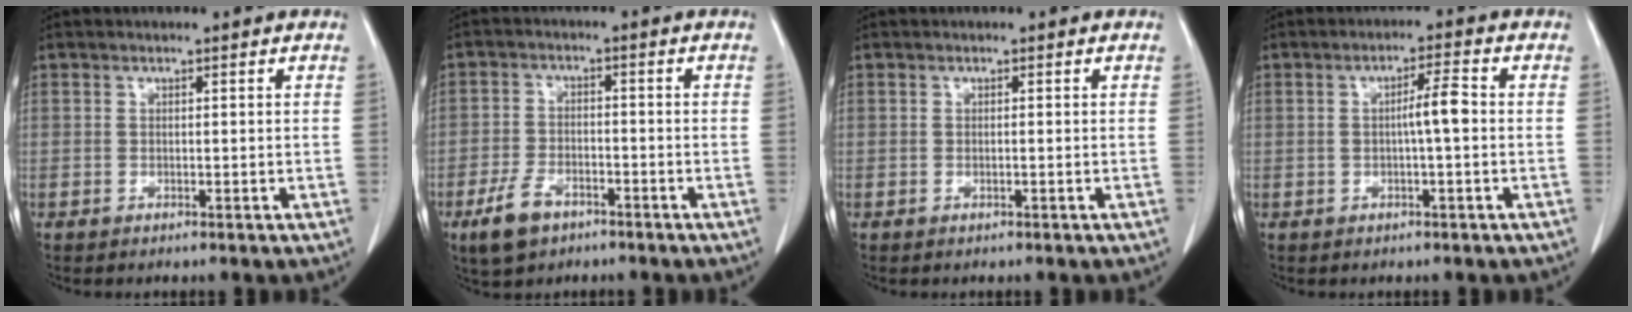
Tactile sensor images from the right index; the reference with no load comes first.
{"total": 5.9, "force": [-3.8, 3.1, 3.4], "torque": [-0.074, -0.002, -0.064]}
{"total": 0.0}
{"total": 4.0, "force": [-0.1, 0.2, 4.0], "torque": [-0.068, 0.007, -0.003]}